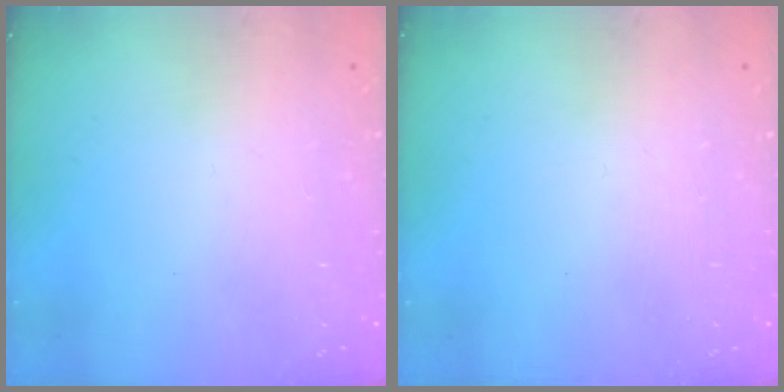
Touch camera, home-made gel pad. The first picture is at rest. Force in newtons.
{"total": 0.0}